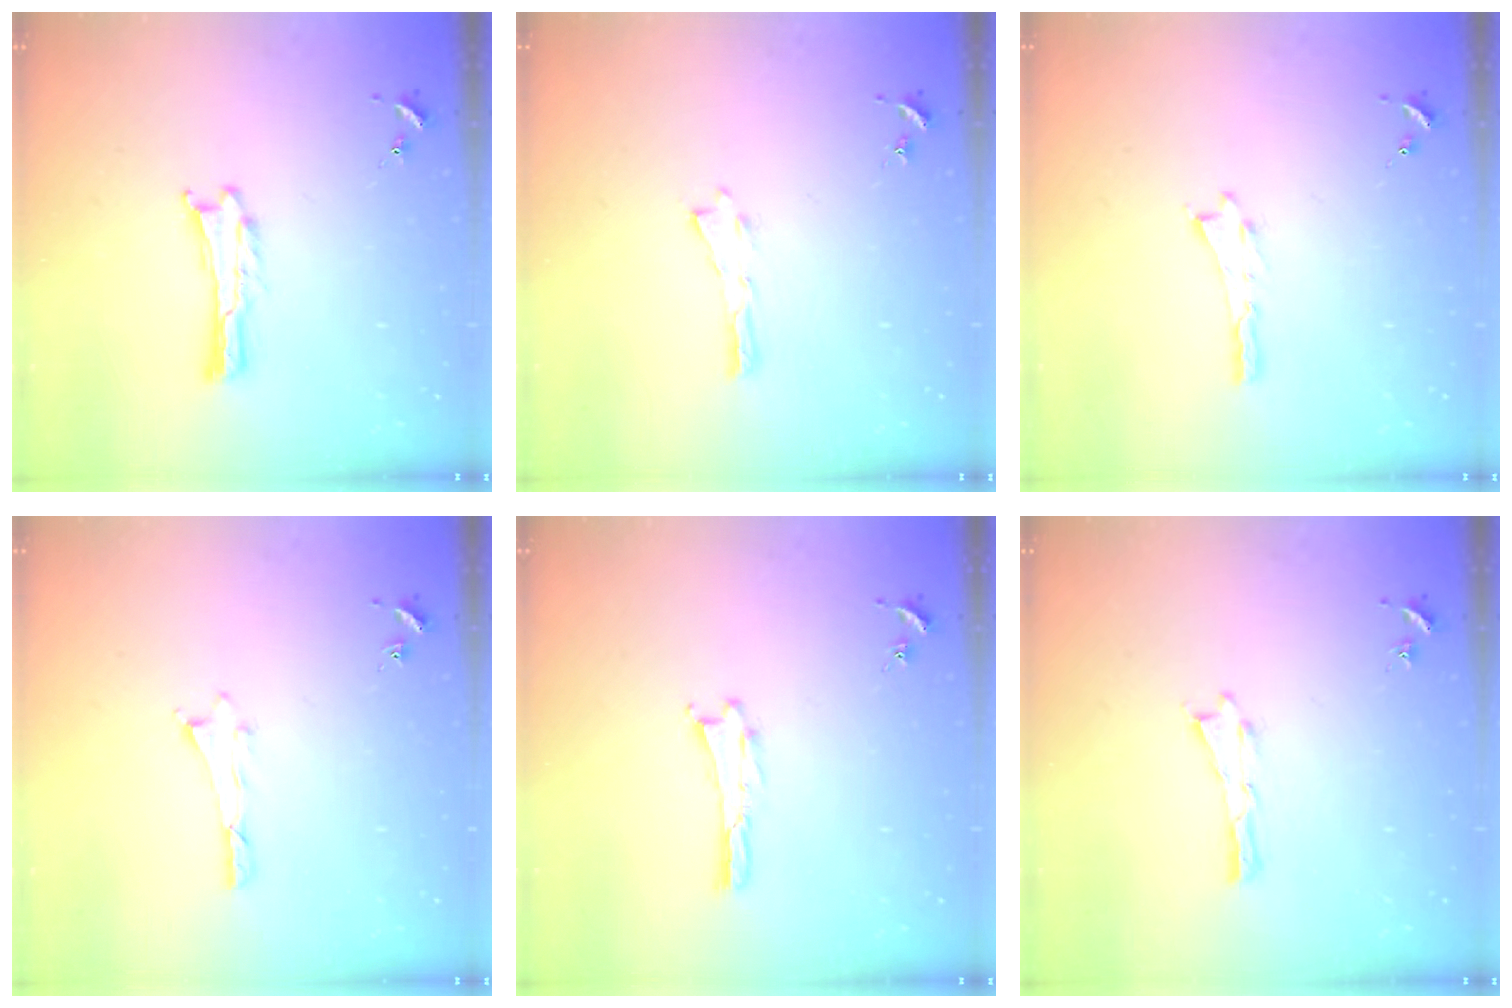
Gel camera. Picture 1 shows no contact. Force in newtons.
{"total": 0.0}
{"total": 0.0}
{"total": 0.6, "press": 0.5, "slide": 0.2}
{"total": 0.0}
{"total": 0.0}